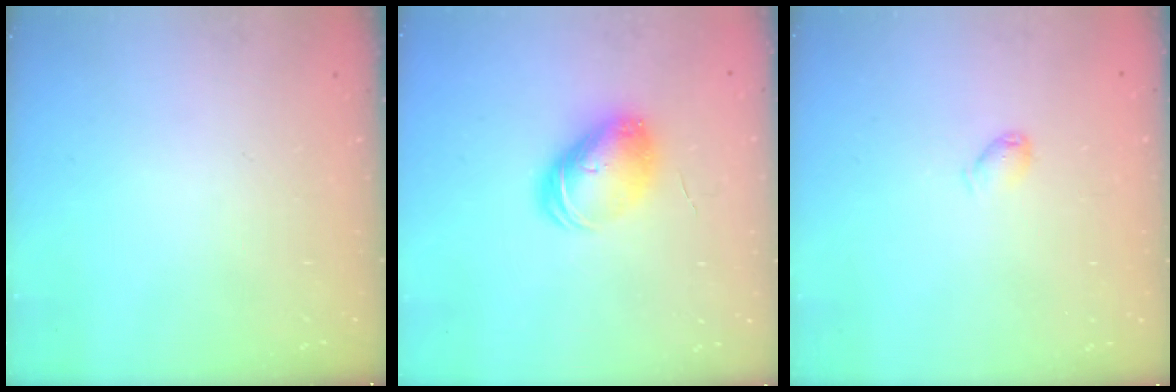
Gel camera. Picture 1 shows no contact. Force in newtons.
{"total": 9.1, "press": 9.1, "slide": 0.1}
{"total": 3.2, "press": 3.1, "slide": 0.4}